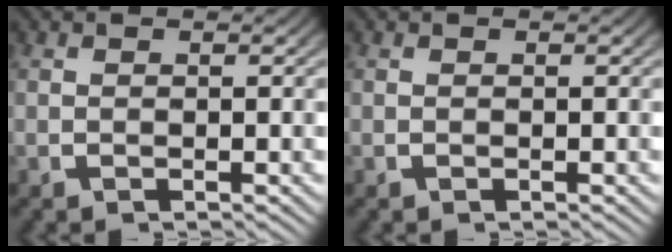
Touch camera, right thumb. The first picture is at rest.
{"total": 0.0}